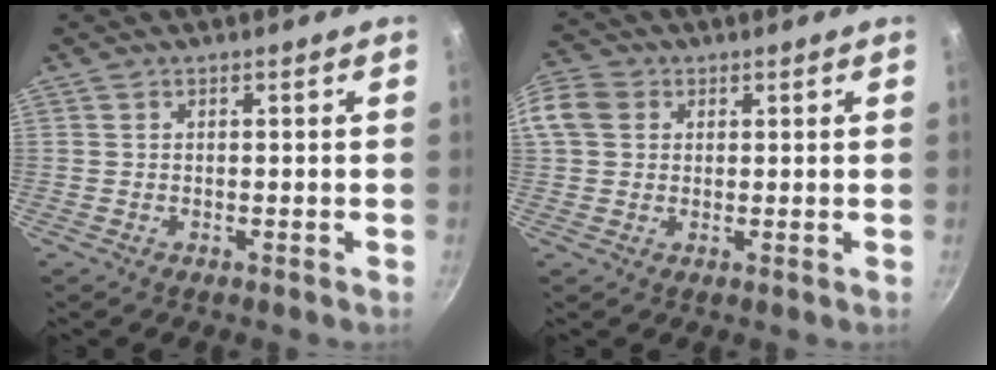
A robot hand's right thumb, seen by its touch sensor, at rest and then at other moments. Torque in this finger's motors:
{"motor_torque": [-0.22, 0.43, 0.24, 0.00, 0.14]}